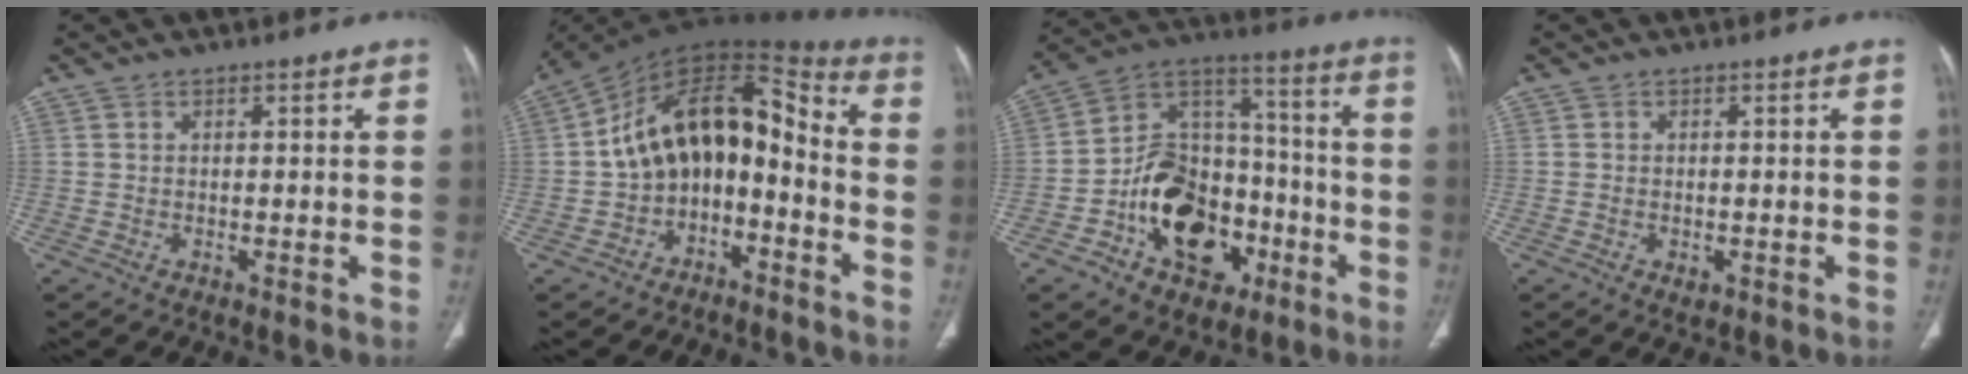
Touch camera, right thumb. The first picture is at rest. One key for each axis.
{"total": 15.8, "fx": -3.6, "fy": 10.3, "fz": 11.4, "tx": -0.155, "ty": 0.097, "tz": -0.064}
{"total": 20.3, "fx": -7.5, "fy": 14.2, "fz": 12.5, "tx": -0.154, "ty": 0.070, "tz": -0.117}
{"total": 1.4, "fx": -0.5, "fy": 1.0, "fz": 0.9, "tx": -0.014, "ty": 0.003, "tz": -0.003}